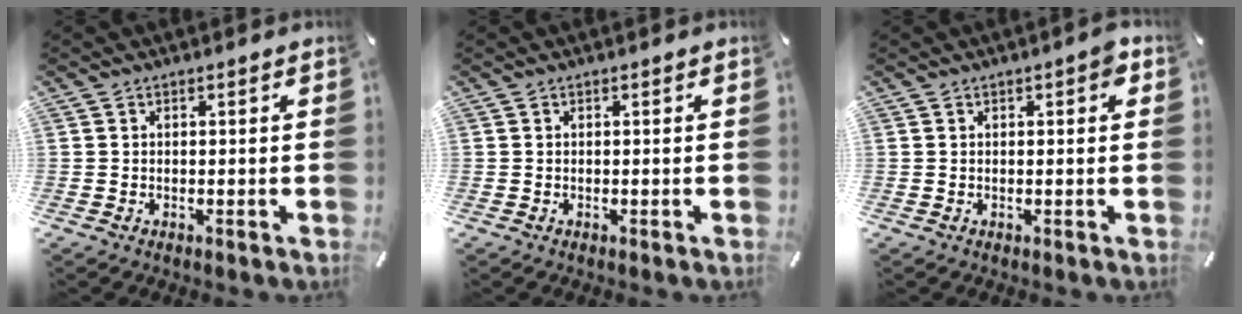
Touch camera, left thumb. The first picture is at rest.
{"total": 0.0}
{"total": 2.3, "force": [0.5, 0.7, 2.2], "torque": [-0.027, 0.001, 0.003]}